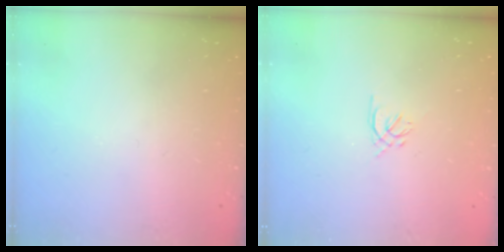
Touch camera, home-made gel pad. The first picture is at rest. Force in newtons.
{"total": 1.4, "press": 1.3, "slide": 0.5}